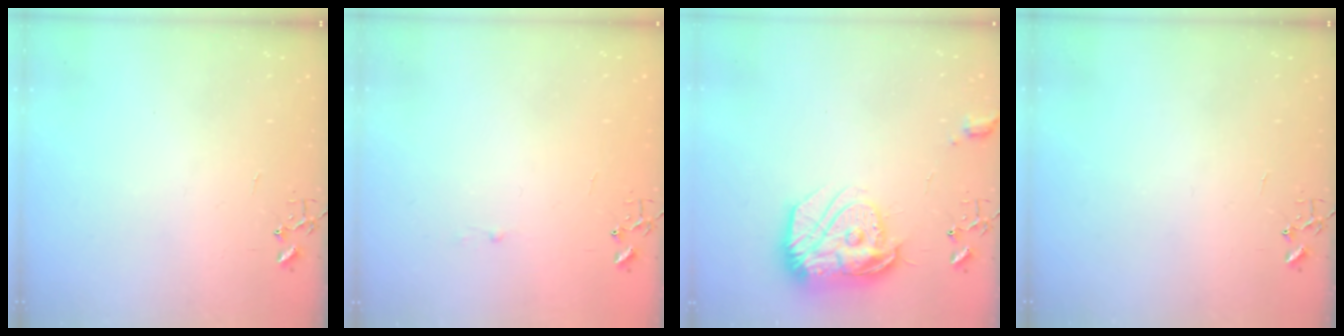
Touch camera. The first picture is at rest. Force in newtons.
{"total": 1.8, "press": 1.8, "slide": 0.2}
{"total": 17.7, "press": 17.6, "slide": 1.4}
{"total": 0.0}